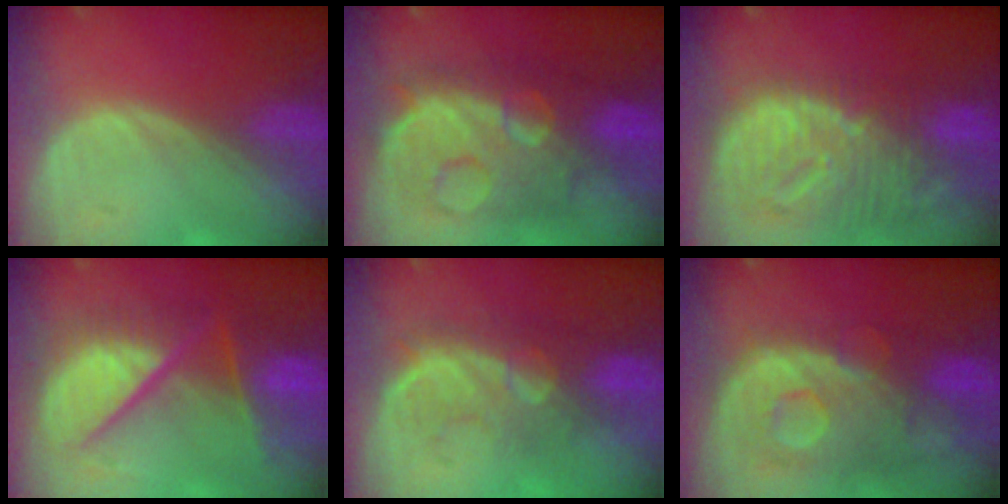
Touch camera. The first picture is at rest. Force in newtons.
{"total": 11.7, "press": 11.6, "slide": 1.1}
{"total": 12.5, "press": 10.9, "slide": 6.2}
{"total": 10.4, "press": 10.3, "slide": 1.3}
{"total": 8.0, "press": 7.9, "slide": 1.6}
{"total": 11.2, "press": 9.8, "slide": 5.5}